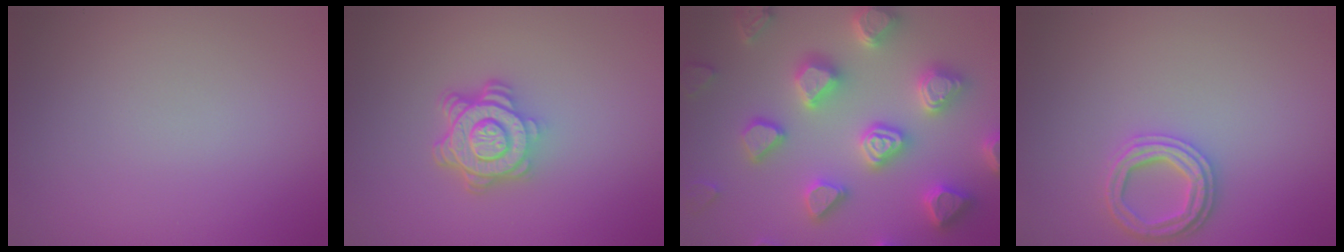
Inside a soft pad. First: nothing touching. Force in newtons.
{"total": 4.8, "press": 3.7, "slide": 3.1}
{"total": 7.3, "press": 7.1, "slide": 1.6}
{"total": 3.1, "press": 2.8, "slide": 1.3}